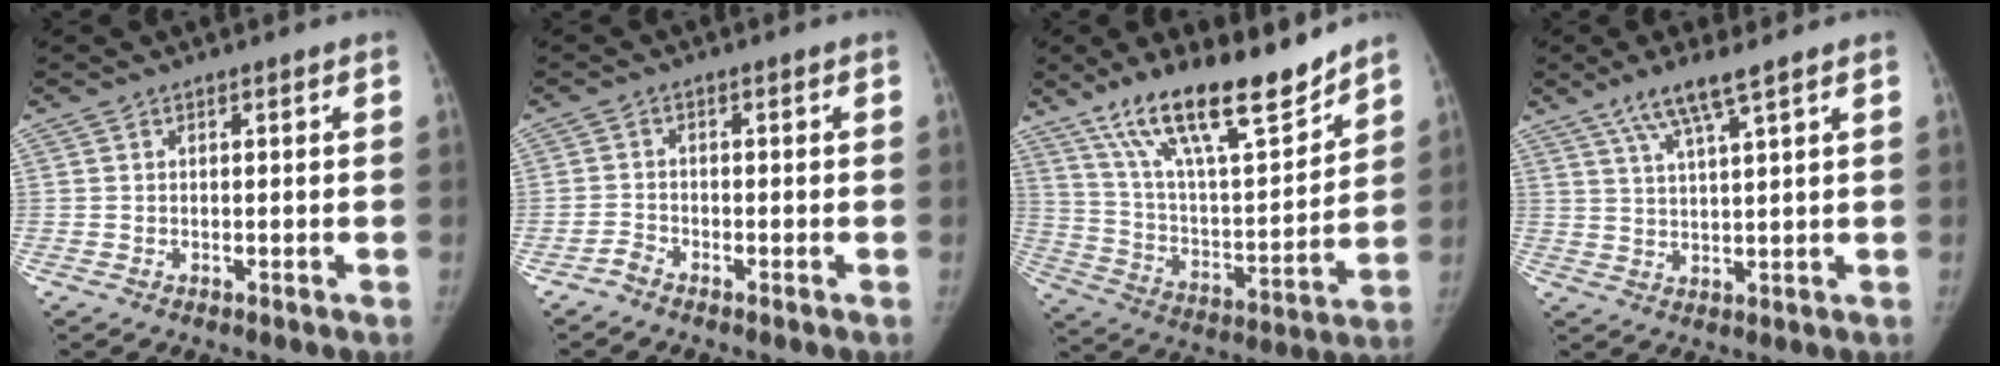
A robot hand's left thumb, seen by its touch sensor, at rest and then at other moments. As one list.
[{"total": 1.6, "force": [-1.5, 0.5, 0.4], "torque": [-0.009, 0.004, -0.032]}, {"total": 21.2, "force": [15.8, 5.4, 13.1], "torque": [-0.192, -0.081, 0.280]}, {"total": 6.7, "force": [4.4, 0.4, 5.0], "torque": [-0.105, -0.015, 0.090]}]